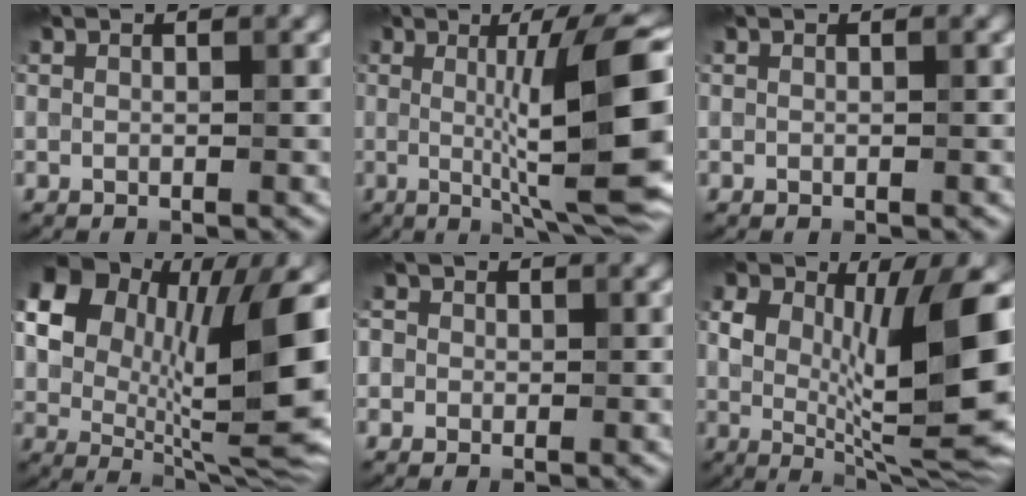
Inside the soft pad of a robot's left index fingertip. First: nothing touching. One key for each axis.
{"total": 13.5, "fx": 0.3, "fy": 2.5, "fz": 13.3, "tx": -0.163, "ty": 0.005, "tz": 0.007}
{"total": 0.0}
{"total": 17.4, "fx": 4.8, "fy": 9.7, "fz": 13.7, "tx": -0.203, "ty": -0.003, "tz": 0.094}
{"total": 3.0, "fx": 0.9, "fy": 2.6, "fz": 1.1, "tx": 0.001, "ty": 0.020, "tz": -0.016}
{"total": 12.0, "fx": 1.2, "fy": 4.8, "fz": 11.0, "tx": -0.154, "ty": -0.003, "tz": 0.014}